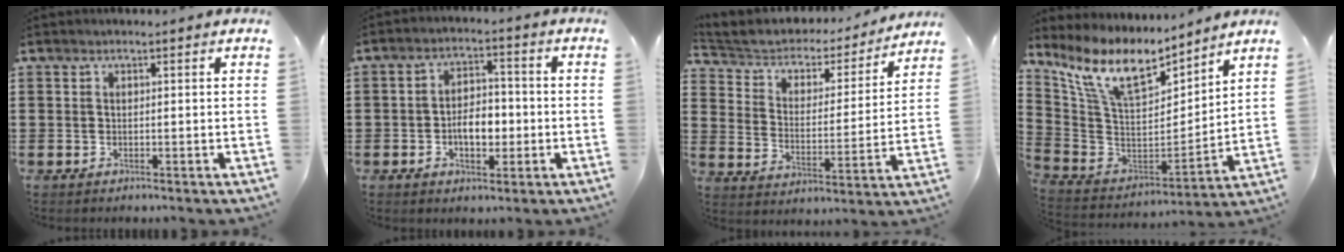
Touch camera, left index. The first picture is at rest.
{"total": 5.4, "force": [-1.2, 3.0, 4.3], "torque": [-0.062, 0.003, -0.027]}
{"total": 4.1, "force": [3.6, 1.9, 0.8], "torque": [-0.043, -0.029, 0.054]}
{"total": 11.5, "force": [8.2, 3.7, 7.1], "torque": [-0.172, -0.043, 0.146]}